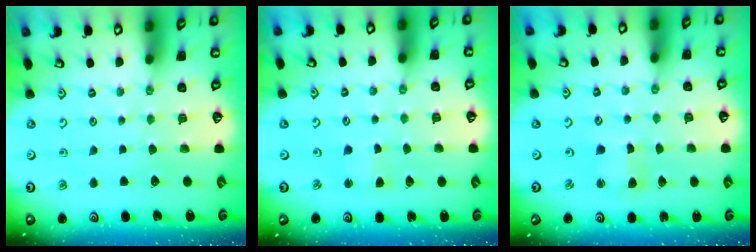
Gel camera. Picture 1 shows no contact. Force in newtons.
{"total": 2.1, "press": 2.1, "slide": 0.2}
{"total": 2.6, "press": 2.5, "slide": 0.3}